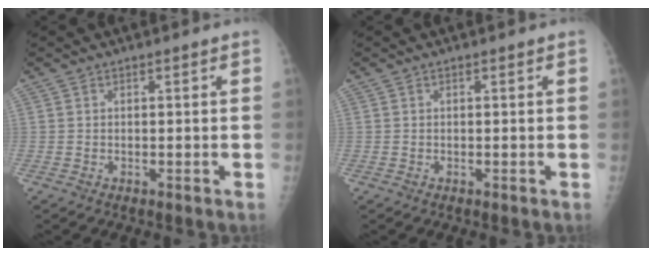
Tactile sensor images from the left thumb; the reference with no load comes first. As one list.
[{"total": 0.0}]